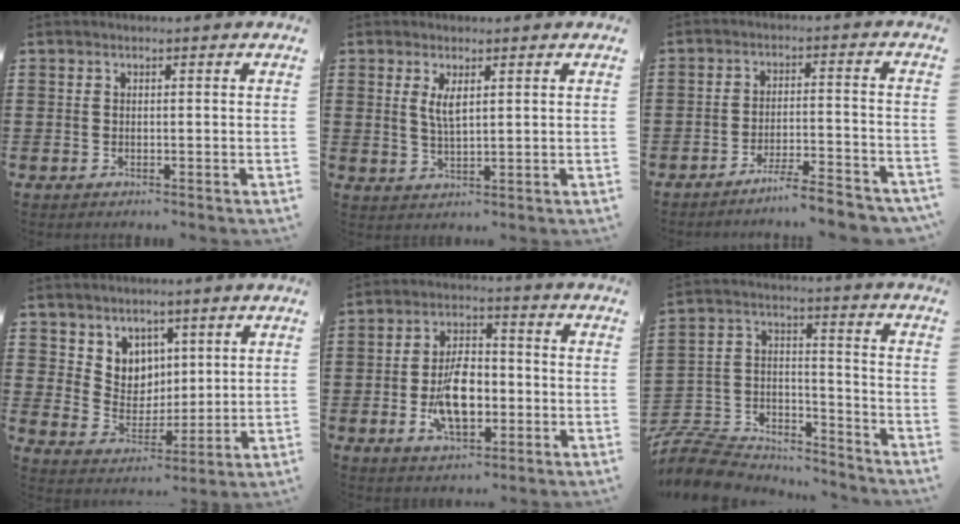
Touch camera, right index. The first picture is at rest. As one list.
[{"total": 3.3, "force": [1.3, 1.0, 2.8], "torque": [-0.058, 0.005, 0.022]}, {"total": 5.2, "force": [-4.8, -0.3, 2.0], "torque": [-0.033, -0.012, -0.092]}, {"total": 6.1, "force": [4.0, 4.6, 0.1], "torque": [-0.035, -0.008, 0.078]}, {"total": 9.3, "force": [-1.9, 4.9, 7.7], "torque": [-0.149, 0.003, -0.037]}, {"total": 9.2, "force": [-8.5, 2.8, 2.1], "torque": [-0.061, 0.012, -0.170]}]